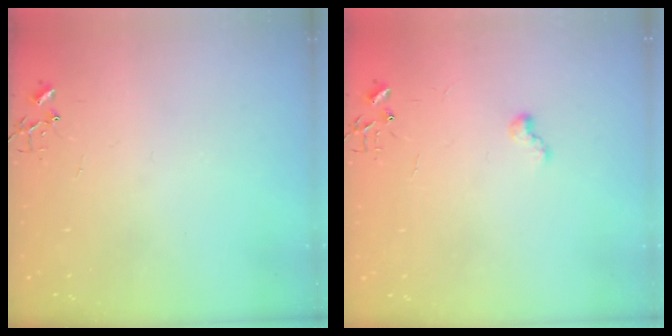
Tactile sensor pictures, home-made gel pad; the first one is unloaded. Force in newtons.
{"total": 5.3, "press": 5.2, "slide": 0.6}